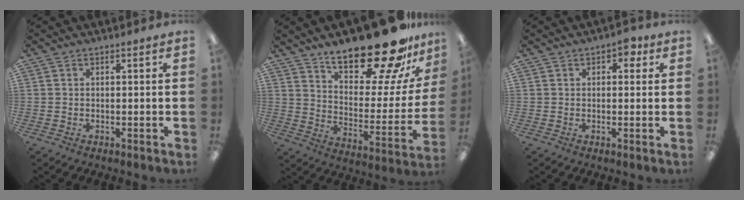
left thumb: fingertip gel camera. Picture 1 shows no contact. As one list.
[{"total": 23.4, "force": [18.8, 6.9, 12.3], "torque": [-0.166, -0.139, 0.308]}, {"total": 3.3, "force": [1.4, 2.1, 2.2], "torque": [-0.020, -0.001, 0.019]}]